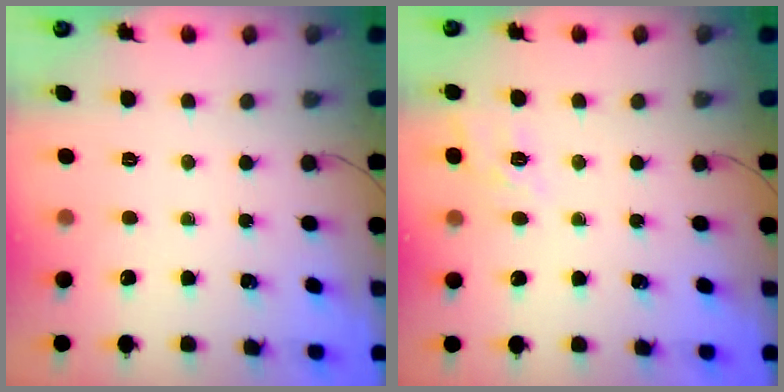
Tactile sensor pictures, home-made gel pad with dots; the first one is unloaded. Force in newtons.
{"total": 3.8, "press": 3.5, "slide": 1.4}